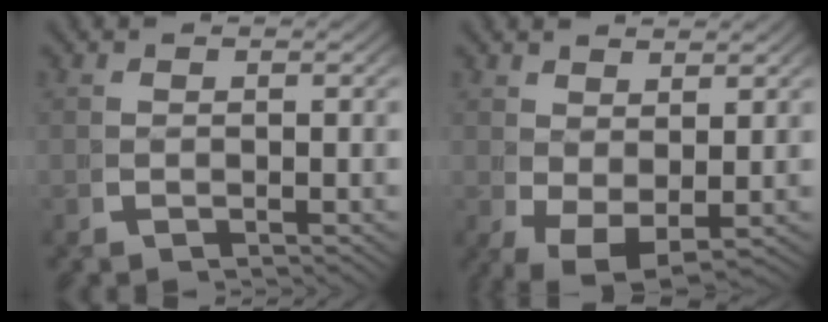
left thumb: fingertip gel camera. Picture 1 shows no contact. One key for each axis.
{"total": 4.9, "fx": -1.2, "fy": 3.3, "fz": 3.4, "tx": -0.077, "ty": -0.040, "tz": 0.009}